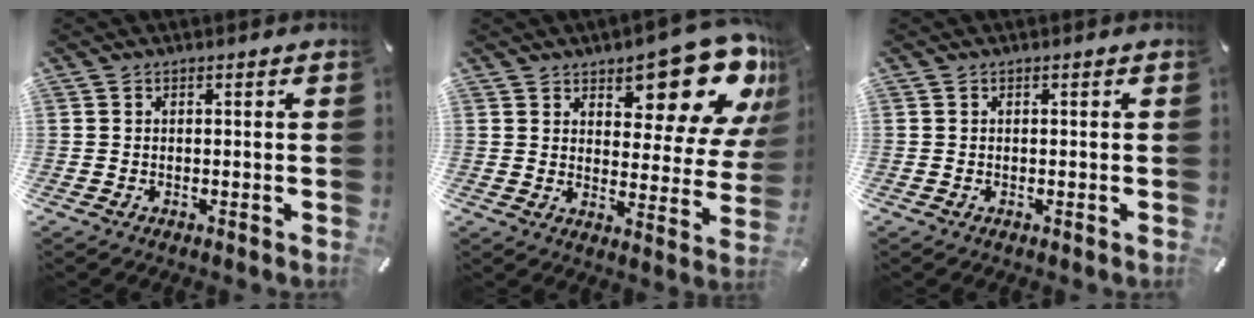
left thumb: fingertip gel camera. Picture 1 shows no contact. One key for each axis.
{"total": 16.0, "fx": 12.0, "fy": 6.5, "fz": 8.4, "tx": -0.089, "ty": -0.103, "tz": 0.199}
{"total": 0.0}